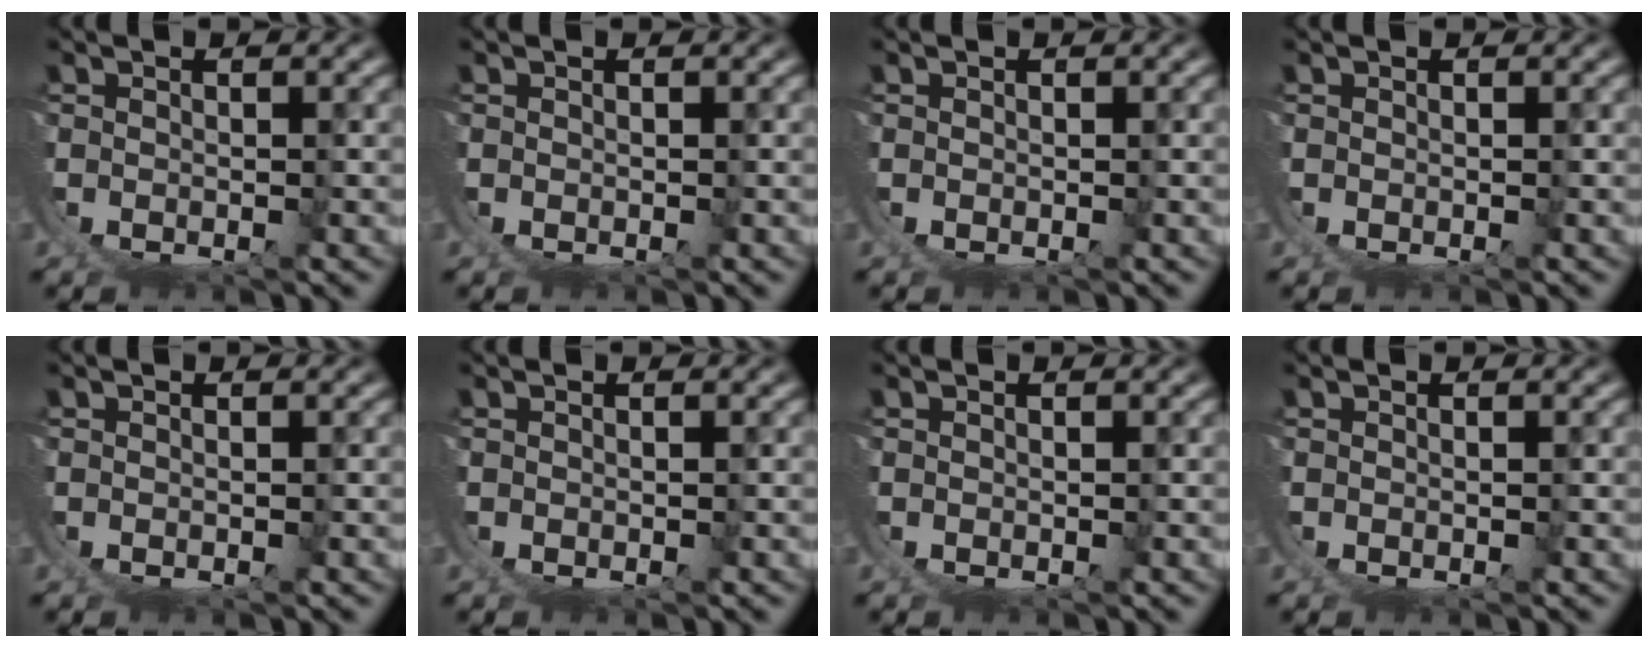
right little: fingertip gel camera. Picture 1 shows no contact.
{"total": 0.0}
{"total": 0.0}
{"total": 0.0}
{"total": 0.0}
{"total": 0.0}
{"total": 0.0}
{"total": 0.0}